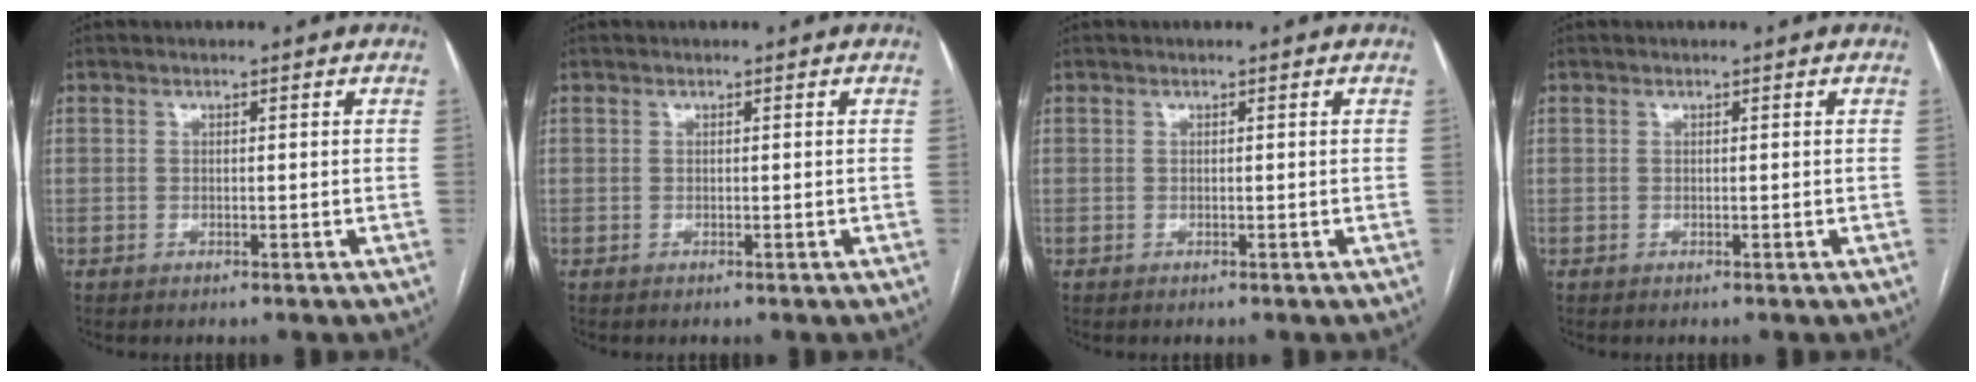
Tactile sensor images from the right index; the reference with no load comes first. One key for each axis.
{"total": 0.0}
{"total": 0.0}
{"total": 0.0}